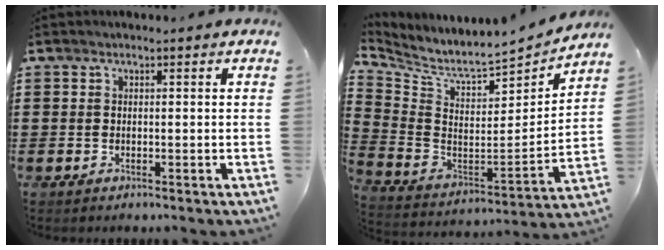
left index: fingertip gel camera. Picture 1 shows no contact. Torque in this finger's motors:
{"motor_torque": [1.36, -0.78, 0.17, 0.05]}